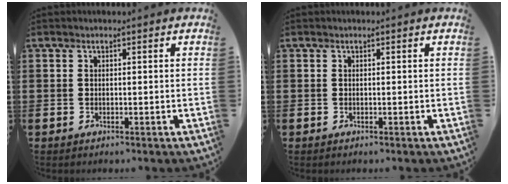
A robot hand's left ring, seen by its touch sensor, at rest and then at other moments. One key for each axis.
{"total": 0.0}